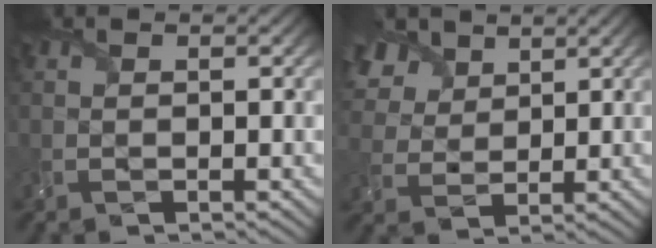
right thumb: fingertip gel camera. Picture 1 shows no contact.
{"total": 8.1, "force": [4.6, 5.1, 4.2], "torque": [-0.137, 0.019, 0.086]}